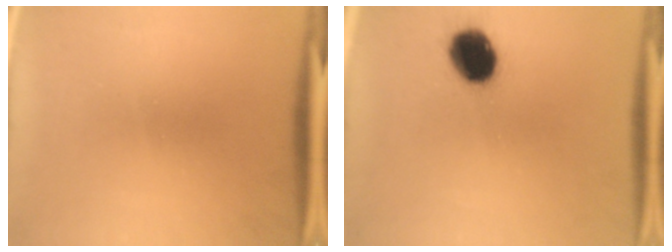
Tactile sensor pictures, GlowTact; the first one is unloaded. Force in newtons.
{"total": 11.8}